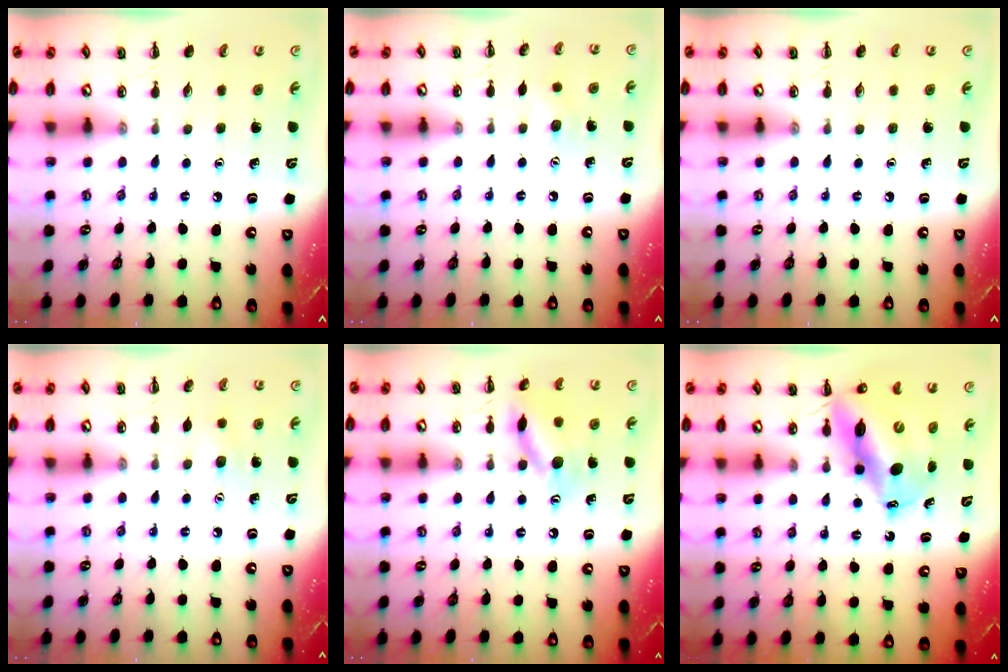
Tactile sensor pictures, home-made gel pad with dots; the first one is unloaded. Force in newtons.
{"total": 4.4, "press": 4.3, "slide": 0.9}
{"total": 0.0}
{"total": 4.4, "press": 4.3, "slide": 0.9}
{"total": 13.2, "press": 13.2, "slide": 1.1}
{"total": 14.1, "press": 13.6, "slide": 3.6}